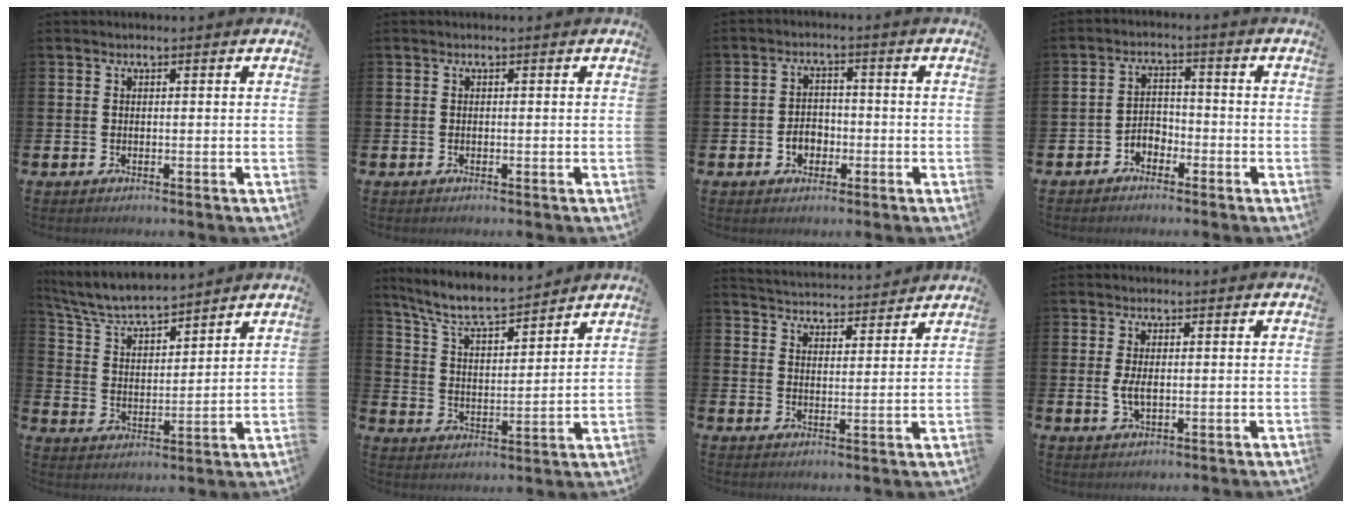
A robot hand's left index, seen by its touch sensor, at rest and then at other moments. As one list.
[{"total": 0.0}, {"total": 3.2, "force": [-1.2, 2.5, 1.6], "torque": [-0.021, 0.000, -0.030]}, {"total": 2.7, "force": [-2.3, 1.4, 0.3], "torque": [-0.017, 0.006, -0.052]}, {"total": 6.4, "force": [6.1, 0.9, 1.7], "torque": [-0.062, -0.040, 0.105]}, {"total": 8.0, "force": [7.4, 1.2, 2.8], "torque": [-0.086, -0.046, 0.131]}, {"total": 4.6, "force": [4.5, 0.5, -0.2], "torque": [-0.008, -0.034, 0.079]}, {"total": 2.5, "force": [0.0, 1.2, 2.2], "torque": [-0.040, 0.003, -0.002]}]